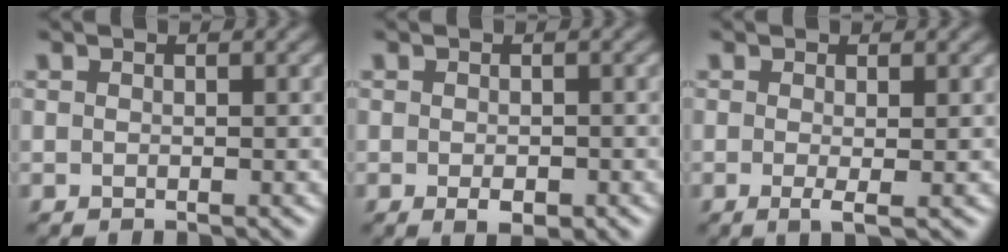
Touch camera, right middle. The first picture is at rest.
{"total": 1.9, "force": [-0.8, 1.0, 1.5], "torque": [-0.023, -0.005, -0.009]}
{"total": 1.5, "force": [-0.2, 0.2, 1.5], "torque": [-0.029, -0.008, -0.004]}